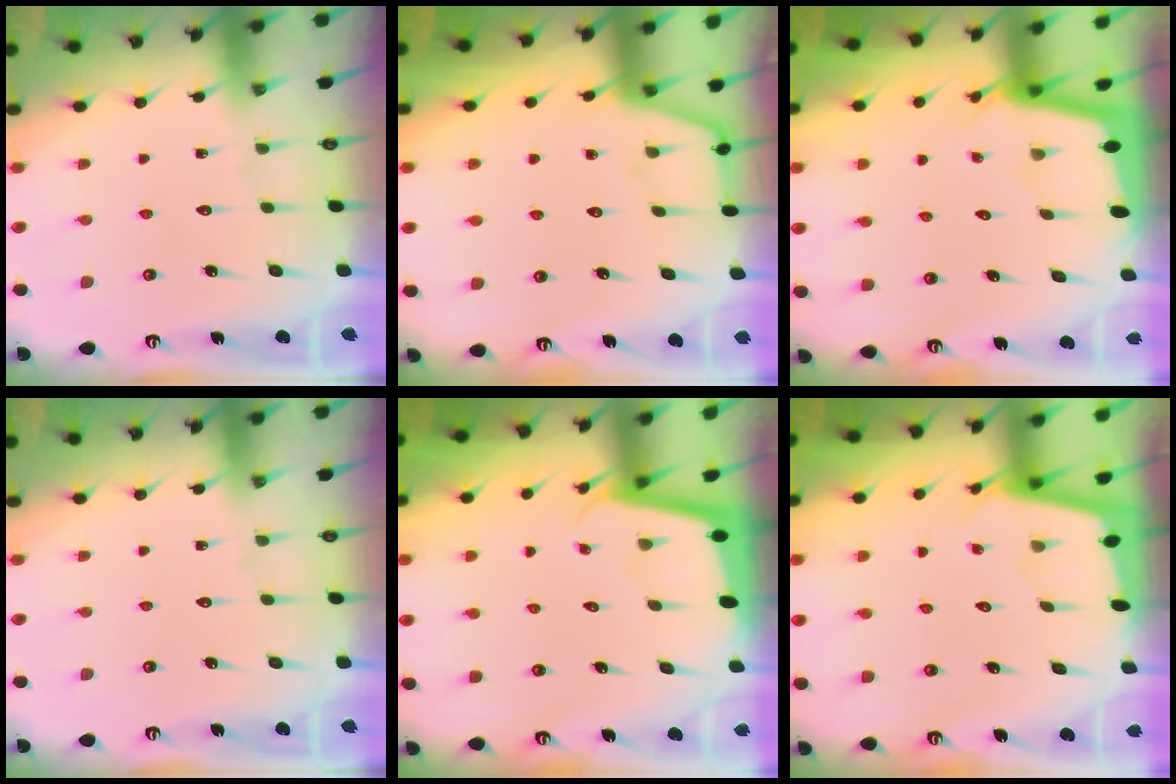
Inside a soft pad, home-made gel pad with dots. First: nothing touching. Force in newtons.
{"total": 3.8, "press": 3.8, "slide": 0.5}
{"total": 2.1, "press": 2.1, "slide": 0.1}
{"total": 0.0}
{"total": 1.9, "press": 1.9, "slide": 0.1}
{"total": 1.7, "press": 1.7, "slide": 0.1}